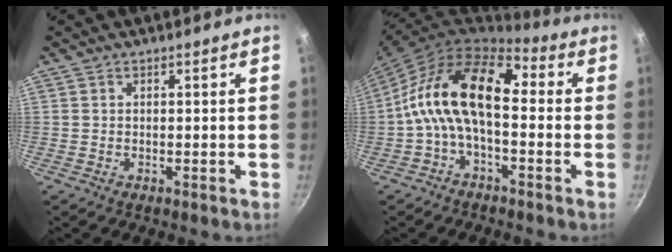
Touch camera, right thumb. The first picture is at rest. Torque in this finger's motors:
{"motor_torque": [1.23, 3.38, 1.70, -0.89, 0.27]}